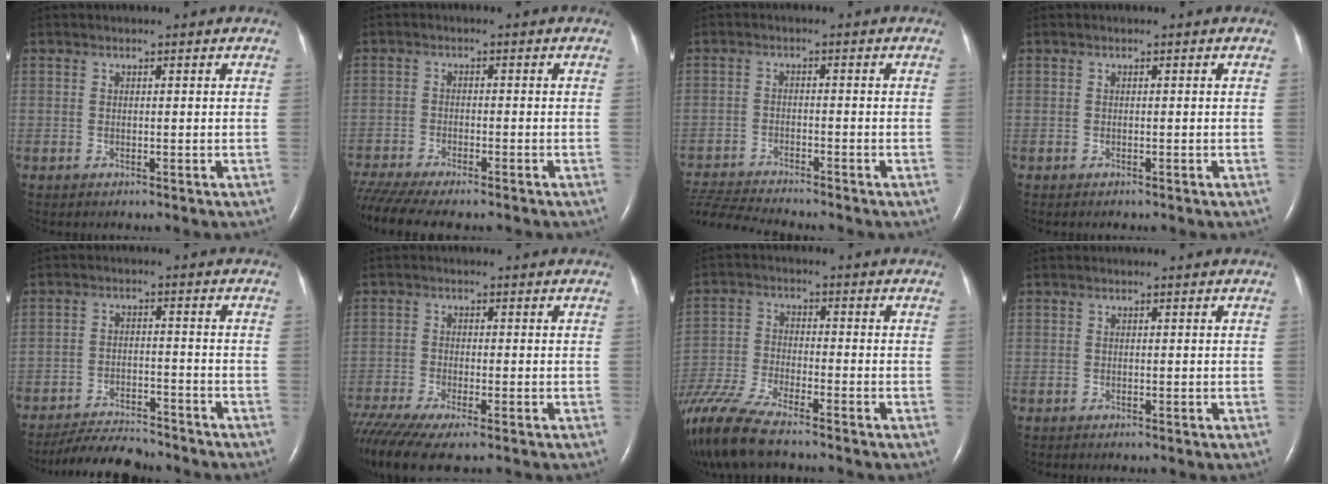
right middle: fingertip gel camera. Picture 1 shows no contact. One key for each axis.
{"total": 10.9, "fx": -9.5, "fy": 1.4, "fz": 5.2, "tx": -0.087, "ty": -0.010, "tz": -0.149}
{"total": 8.5, "fx": -8.2, "fy": -0.4, "fz": 2.1, "tx": -0.042, "ty": -0.009, "tz": -0.146}
{"total": 0.0}
{"total": 9.1, "fx": -8.6, "fy": 1.4, "fz": 2.5, "tx": -0.038, "ty": -0.012, "tz": -0.141}
{"total": 9.2, "fx": -7.0, "fy": 1.1, "fz": 5.8, "tx": -0.108, "ty": -0.016, "tz": -0.122}
{"total": 12.6, "fx": -10.5, "fy": 1.5, "fz": 6.8, "tx": -0.145, "ty": -0.029, "tz": -0.197}
{"total": 0.0}